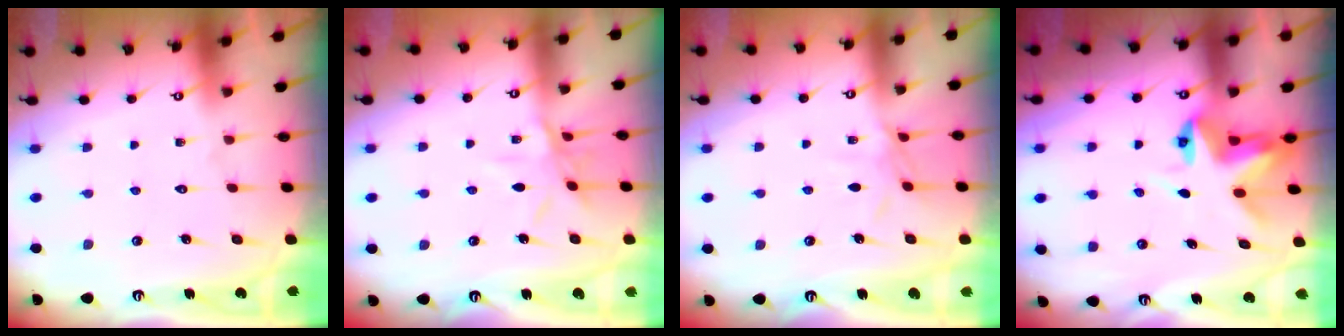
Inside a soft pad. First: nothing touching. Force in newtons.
{"total": 8.5, "press": 8.5, "slide": 0.5}
{"total": 5.5, "press": 5.5, "slide": 0.3}
{"total": 5.0, "press": 5.0, "slide": 0.4}